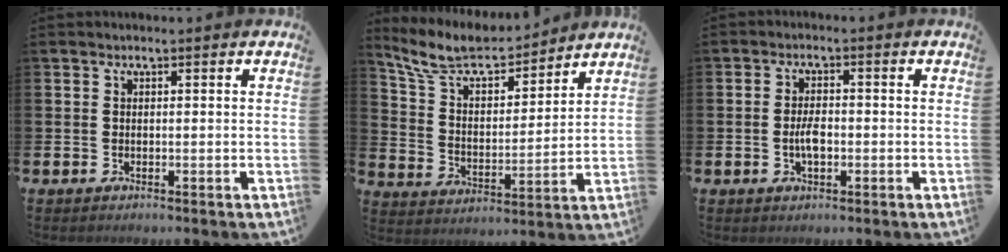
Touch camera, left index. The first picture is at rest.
{"total": 9.1, "force": [8.3, 2.5, 3.0], "torque": [-0.103, -0.046, 0.147]}
{"total": 3.2, "force": [-0.6, 1.5, 2.8], "torque": [-0.043, 0.000, -0.012]}